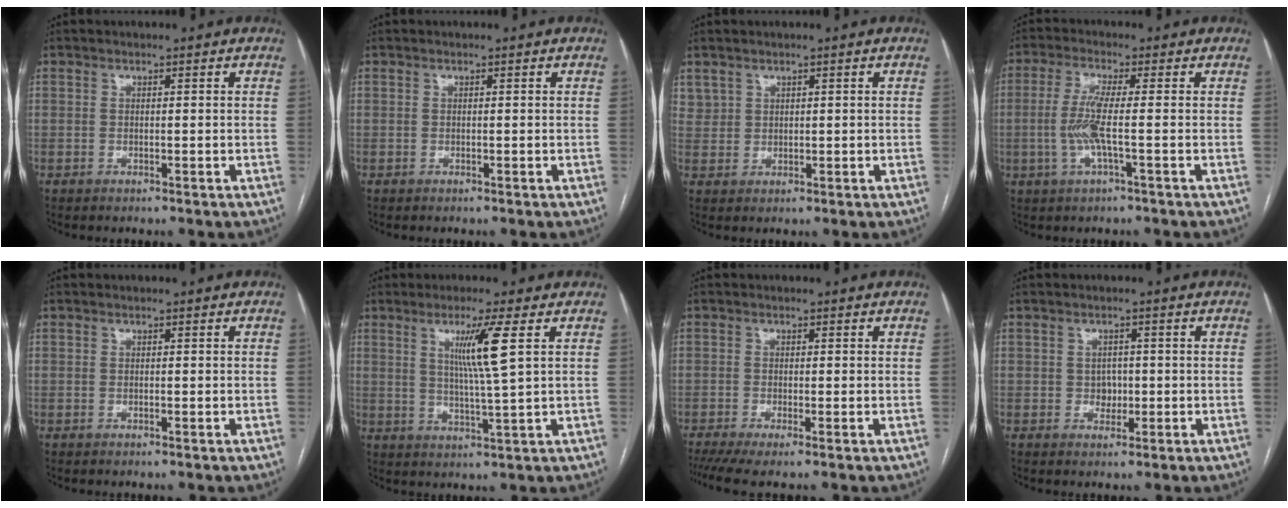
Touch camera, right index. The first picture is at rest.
{"total": 0.0}
{"total": 2.3, "force": [1.6, 1.7, 0.1], "torque": [0.007, 0.005, 0.030]}
{"total": 5.7, "force": [-1.0, -0.1, 5.6], "torque": [-0.125, -0.004, -0.023]}
{"total": 0.0}
{"total": 7.0, "force": [2.5, -1.4, 6.4], "torque": [-0.118, -0.013, 0.048]}
{"total": 4.6, "force": [-3.0, 0.5, 3.4], "torque": [-0.061, -0.009, -0.057]}
{"total": 2.2, "force": [-0.2, 1.8, 1.2], "torque": [-0.012, 0.004, -0.001]}